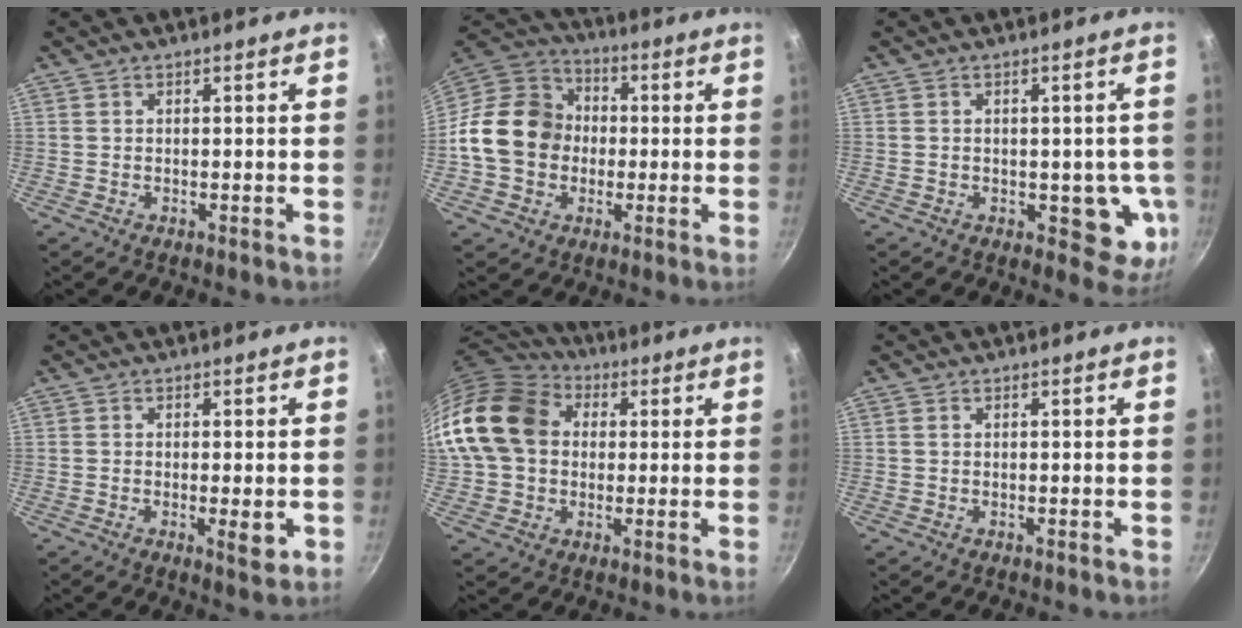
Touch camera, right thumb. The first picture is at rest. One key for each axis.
{"total": 16.8, "fx": -1.1, "fy": 14.2, "fz": 8.9, "tx": -0.135, "ty": 0.037, "tz": -0.033}
{"total": 7.9, "fx": -1.1, "fy": 4.5, "fz": 6.4, "tx": -0.042, "ty": -0.009, "tz": -0.012}
{"total": 3.8, "fx": -0.8, "fy": 1.2, "fz": 3.5, "tx": -0.056, "ty": -0.008, "tz": -0.011}
{"total": 18.5, "fx": 2.9, "fy": 14.6, "fz": 11.0, "tx": -0.195, "ty": 0.034, "tz": 0.041}
{"total": 0.7, "fx": 0.1, "fy": 0.5, "fz": 0.4, "tx": -0.005, "ty": 0.002, "tz": 0.001}